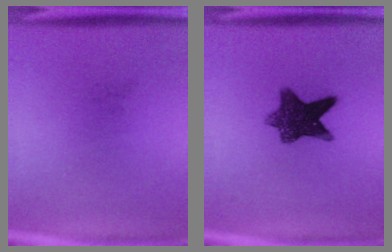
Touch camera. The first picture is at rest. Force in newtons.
{"total": 9.5}